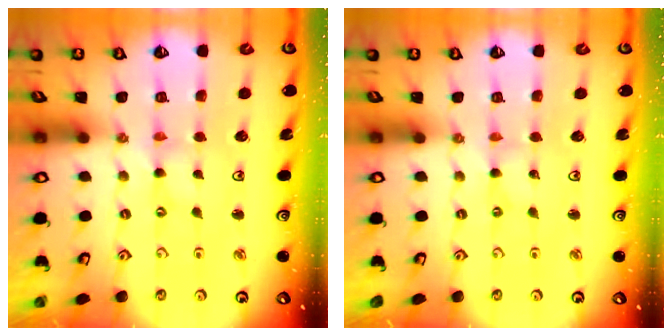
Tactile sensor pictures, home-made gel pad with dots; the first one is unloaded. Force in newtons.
{"total": 0.0}